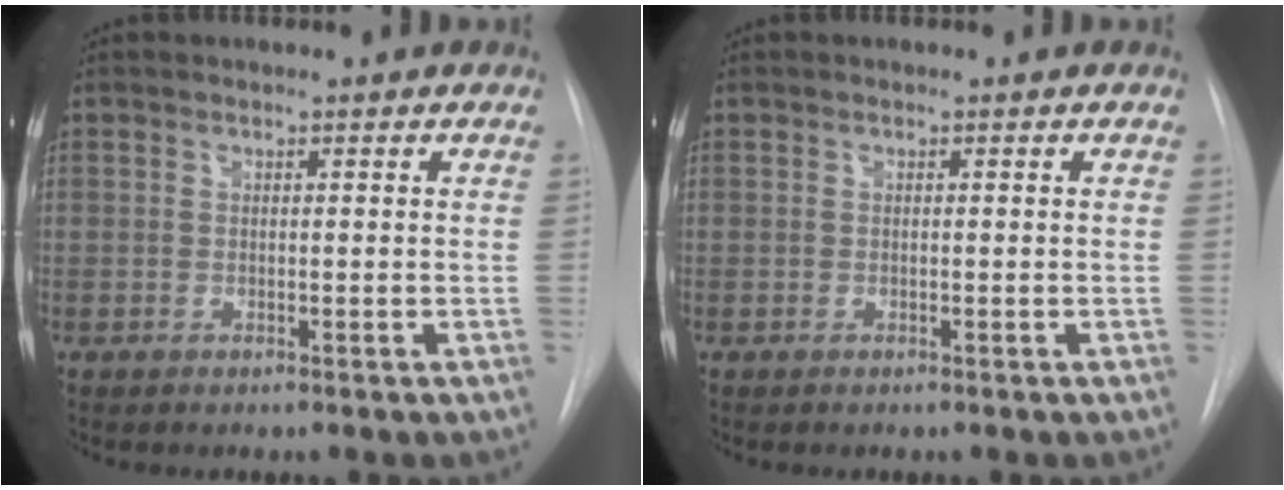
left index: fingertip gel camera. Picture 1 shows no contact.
{"total": 0.0}